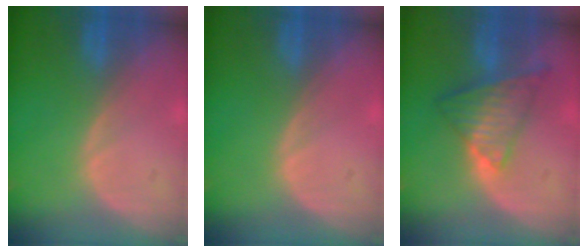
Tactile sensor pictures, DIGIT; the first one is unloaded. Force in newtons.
{"total": 0.0}
{"total": 7.6, "press": 6.4, "slide": 4.0}